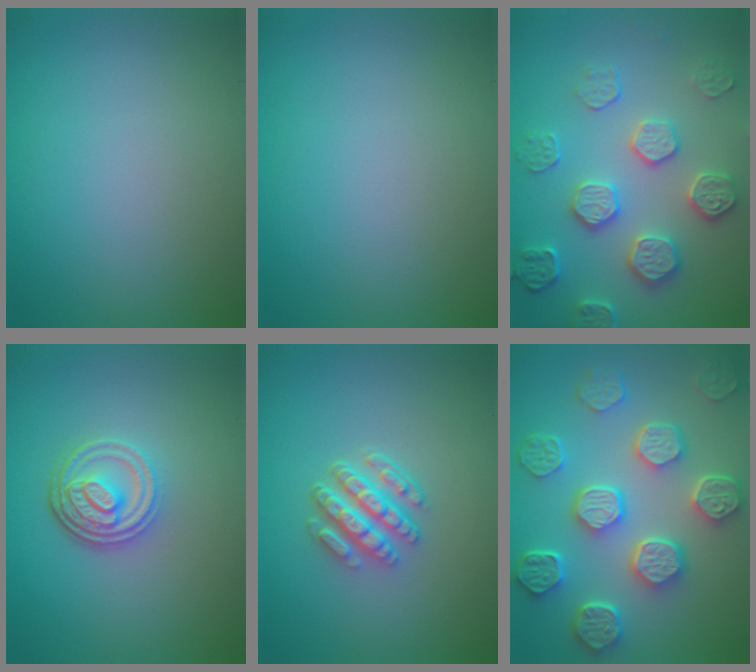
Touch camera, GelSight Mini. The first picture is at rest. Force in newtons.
{"total": 0.0}
{"total": 4.6, "press": 4.2, "slide": 1.7}
{"total": 4.5, "press": 3.4, "slide": 3.0}
{"total": 4.5, "press": 3.6, "slide": 2.7}
{"total": 8.4, "press": 6.5, "slide": 5.3}